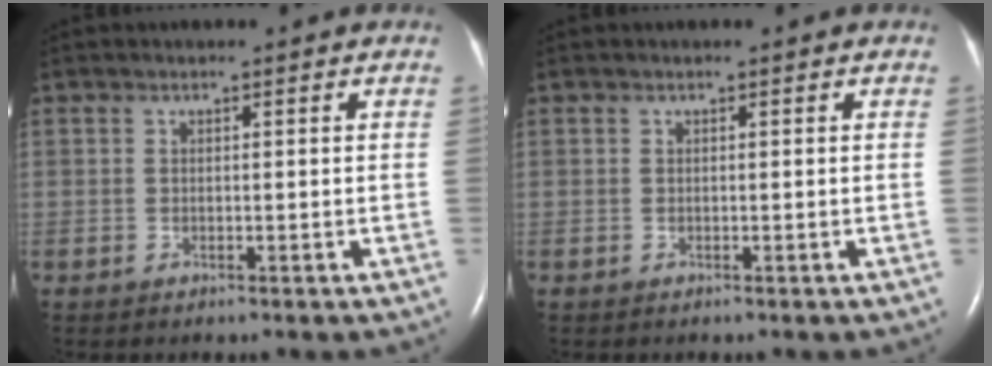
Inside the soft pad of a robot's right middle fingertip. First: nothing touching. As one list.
[{"total": 0.0}]